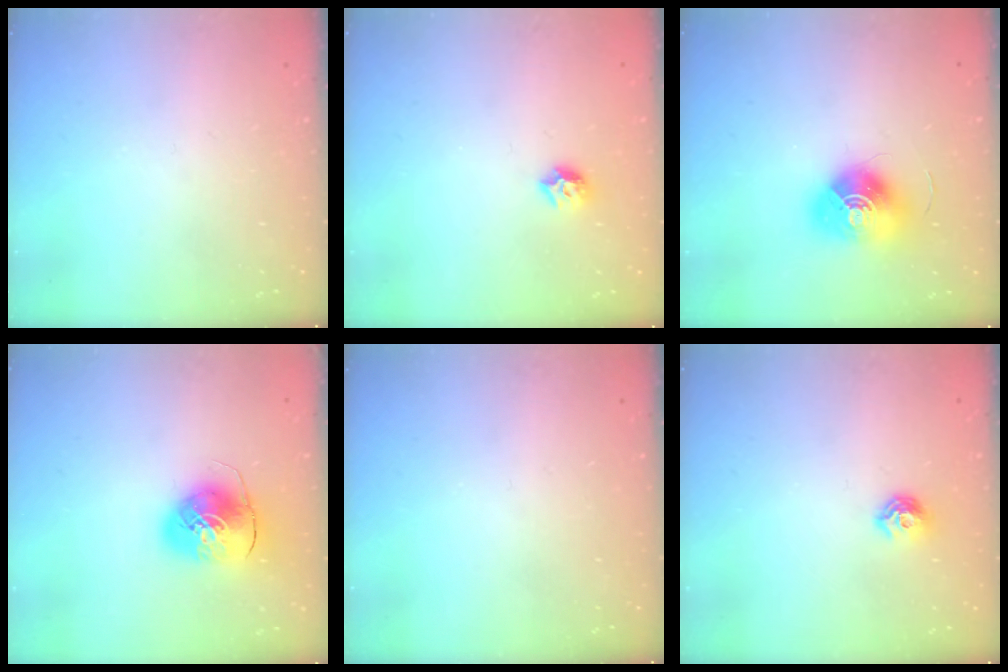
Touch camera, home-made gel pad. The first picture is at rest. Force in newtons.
{"total": 6.7, "press": 6.6, "slide": 0.9}
{"total": 14.4, "press": 14.4, "slide": 0.5}
{"total": 9.5, "press": 9.4, "slide": 1.5}
{"total": 0.0}
{"total": 7.5, "press": 7.4, "slide": 1.0}